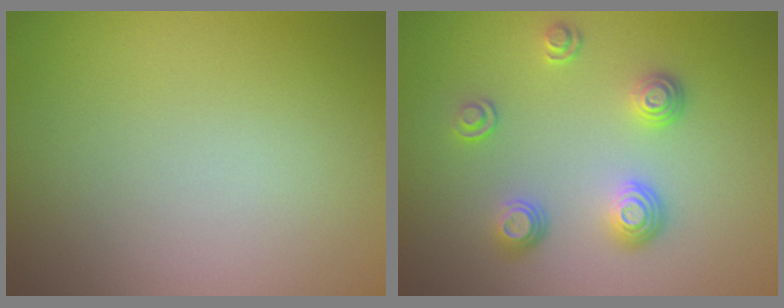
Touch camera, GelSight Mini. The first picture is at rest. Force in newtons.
{"total": 3.3, "press": 2.6, "slide": 2.1}